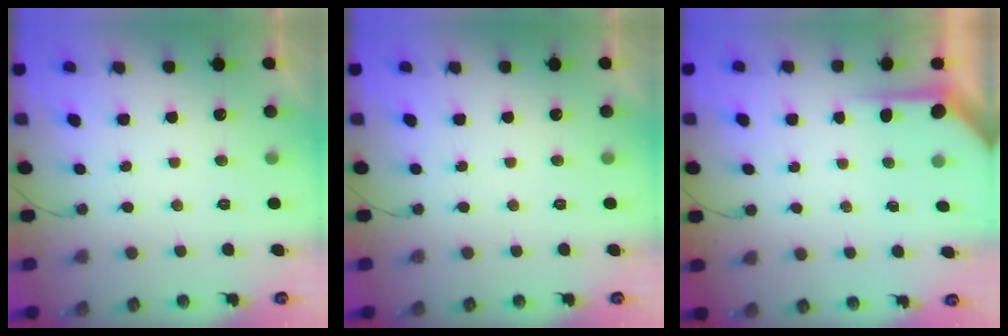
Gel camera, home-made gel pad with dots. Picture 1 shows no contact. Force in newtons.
{"total": 0.0}
{"total": 3.7, "press": 3.6, "slide": 0.4}